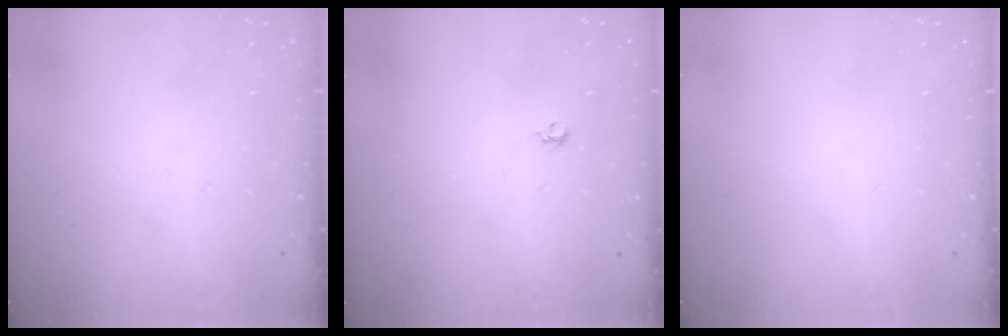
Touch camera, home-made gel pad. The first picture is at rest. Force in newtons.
{"total": 3.7, "press": 3.6, "slide": 0.7}
{"total": 0.0}